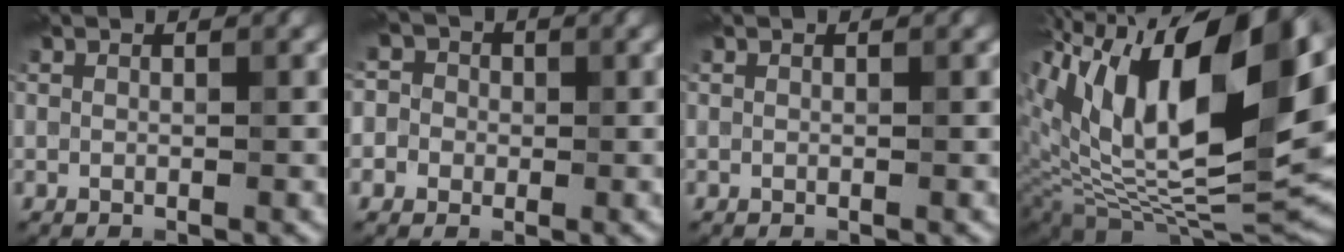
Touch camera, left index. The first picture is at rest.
{"total": 4.4, "force": [0.6, 4.1, 1.5], "torque": [0.003, 0.036, -0.024]}
{"total": 0.0}
{"total": 18.4, "force": [6.1, 8.6, 15.0], "torque": [-0.261, 0.019, 0.109]}